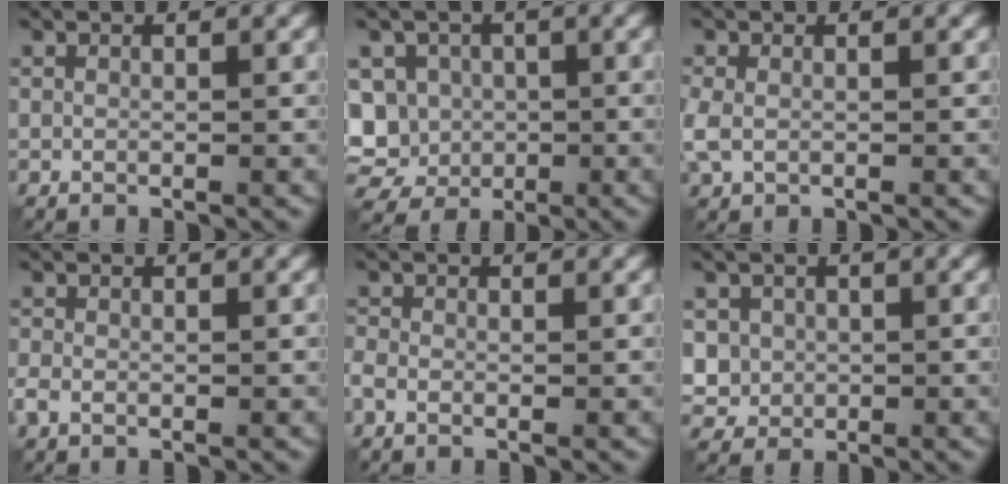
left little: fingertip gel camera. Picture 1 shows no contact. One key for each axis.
{"total": 9.1, "fx": -0.7, "fy": 8.3, "fz": 3.5, "tx": -0.082, "ty": 0.011, "tz": -0.046}
{"total": 2.2, "fx": -0.4, "fy": 1.6, "fz": 1.4, "tx": -0.045, "ty": -0.003, "tz": -0.007}
{"total": 1.4, "fx": -0.9, "fy": 0.9, "fz": 0.7, "tx": -0.017, "ty": 0.000, "tz": -0.022}
{"total": 1.1, "fx": -0.8, "fy": 0.6, "fz": 0.6, "tx": -0.018, "ty": 0.001, "tz": -0.023}
{"total": 3.0, "fx": 0.4, "fy": 2.9, "fz": 0.8, "tx": -0.018, "ty": -0.001, "tz": 0.014}